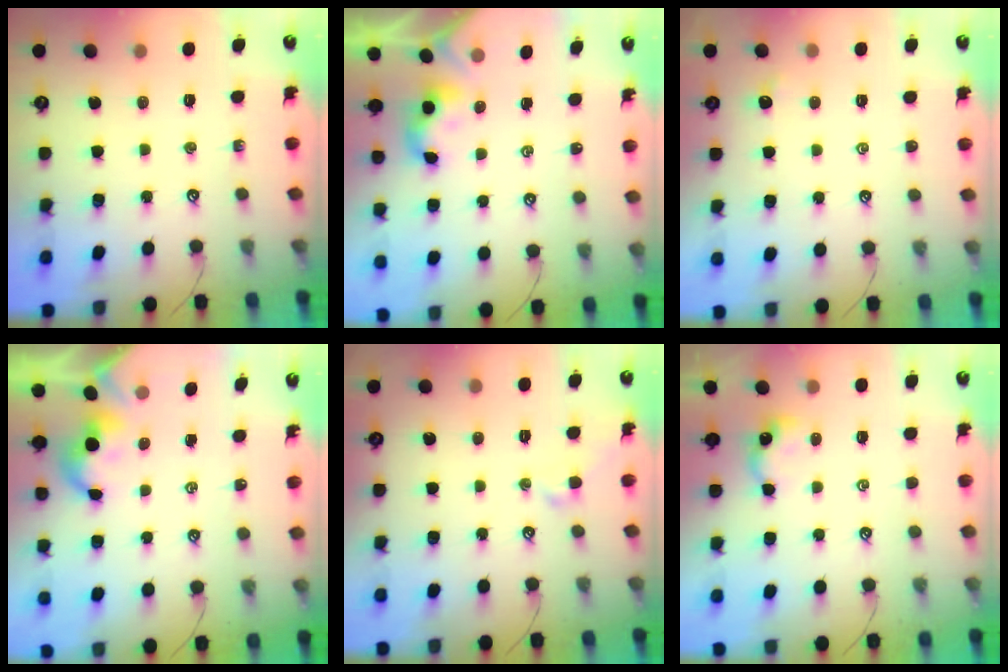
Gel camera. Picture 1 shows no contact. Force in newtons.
{"total": 2.2, "press": 2.2, "slide": 0.2}
{"total": 0.5, "press": 0.4, "slide": 0.3}
{"total": 1.7, "press": 1.7, "slide": 0.2}
{"total": 0.9, "press": 0.8, "slide": 0.4}
{"total": 0.0}